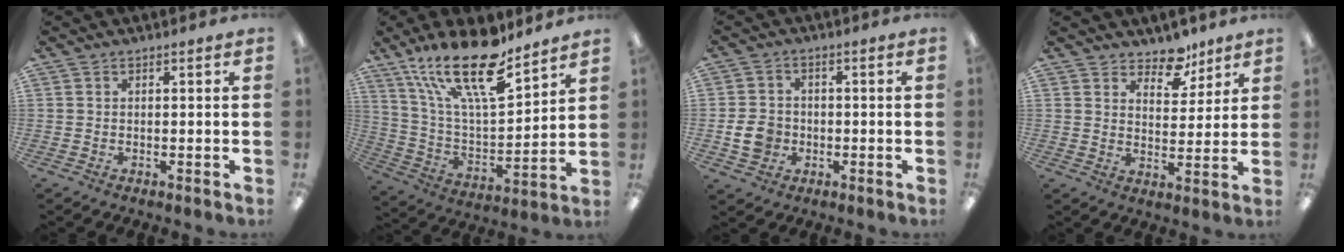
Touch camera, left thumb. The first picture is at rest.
{"total": 22.8, "force": [15.6, 7.6, 14.8], "torque": [-0.275, -0.091, 0.269]}
{"total": 6.5, "force": [-1.5, 5.5, 3.2], "torque": [-0.059, 0.008, -0.025]}
{"total": 8.2, "force": [6.3, 4.5, 2.6], "torque": [-0.026, -0.040, 0.112]}